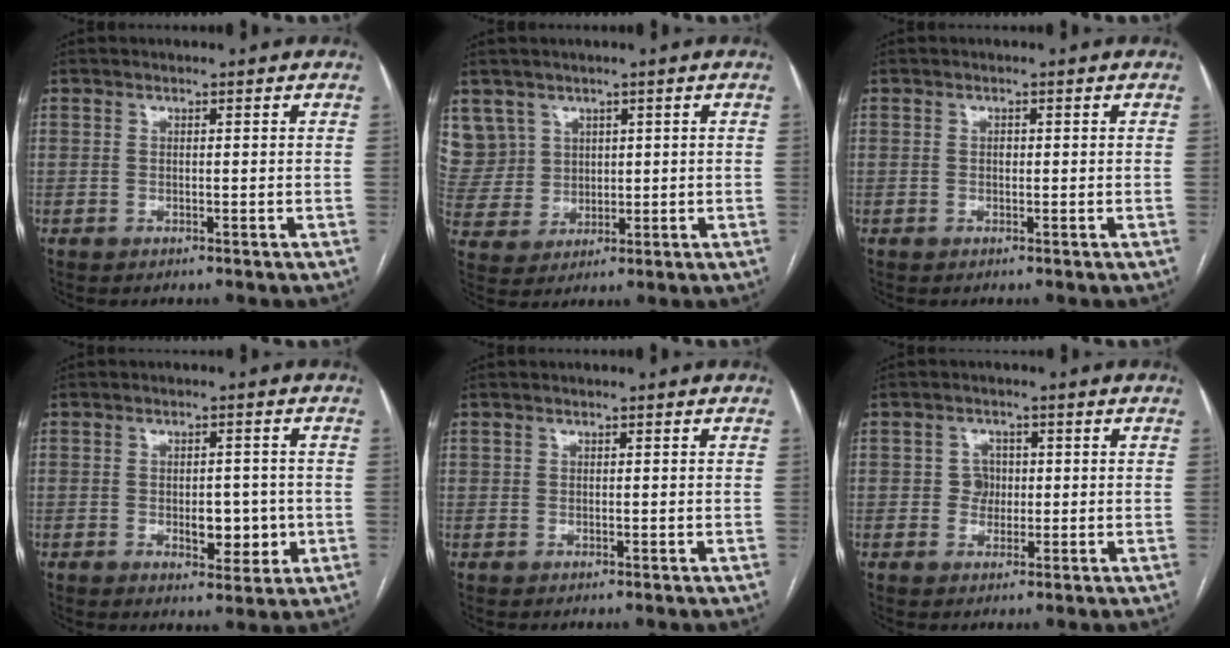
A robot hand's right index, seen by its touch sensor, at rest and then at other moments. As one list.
[{"total": 8.5, "force": [4.5, 7.2, -0.3], "torque": [-0.005, 0.026, 0.109]}, {"total": 0.6, "force": [0.0, 0.5, 0.4], "torque": [-0.005, 0.002, -0.002]}, {"total": 5.1, "force": [-0.9, 2.7, 4.2], "torque": [-0.049, 0.000, -0.005]}, {"total": 0.5, "force": [0.3, 0.3, -0.3], "torque": [0.011, 0.001, 0.003]}, {"total": 2.7, "force": [0.1, 2.6, 0.9], "torque": [-0.005, 0.007, -0.001]}]